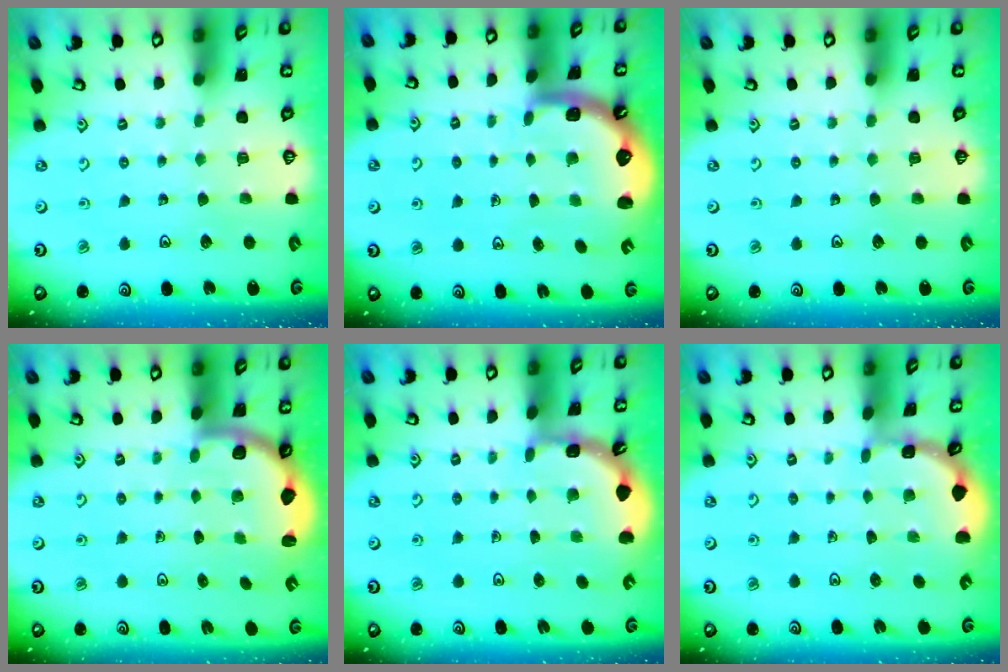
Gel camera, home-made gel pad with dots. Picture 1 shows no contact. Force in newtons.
{"total": 1.7, "press": 1.5, "slide": 0.7}
{"total": 0.0}
{"total": 2.6, "press": 2.6, "slide": 0.7}
{"total": 2.2, "press": 2.2, "slide": 0.4}
{"total": 1.2, "press": 1.2, "slide": 0.1}